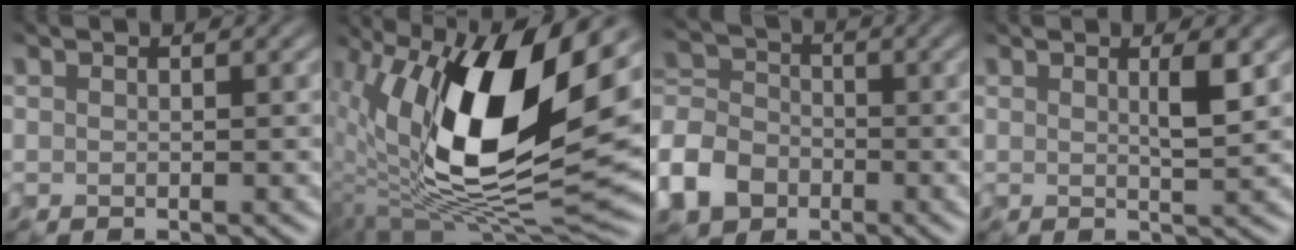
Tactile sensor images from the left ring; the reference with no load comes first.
{"total": 14.7, "force": [2.5, 6.2, 13.1], "torque": [-0.244, -0.020, 0.050]}
{"total": 8.8, "force": [-5.6, 6.2, 2.9], "torque": [-0.075, -0.022, -0.104]}
{"total": 1.7, "force": [0.2, 0.1, 1.7], "torque": [-0.026, 0.002, 0.010]}